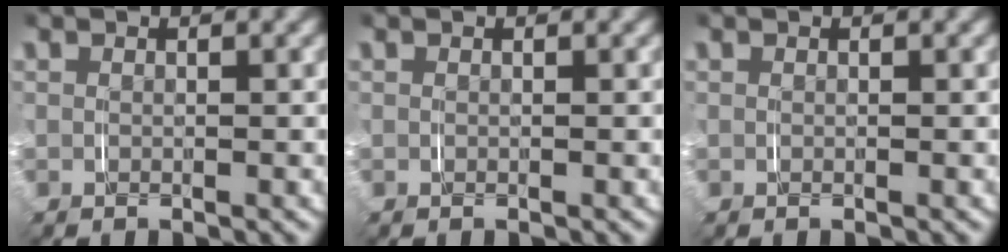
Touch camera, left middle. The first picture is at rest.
{"total": 0.0}
{"total": 0.0}